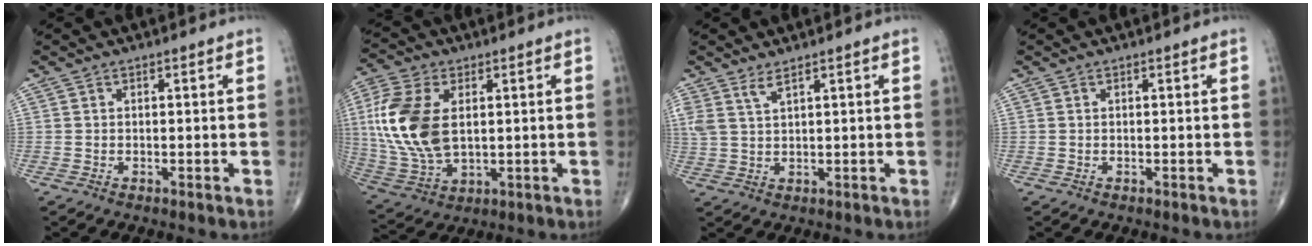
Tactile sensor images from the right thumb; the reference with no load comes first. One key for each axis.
{"total": 16.4, "fx": 2.5, "fy": 9.6, "fz": 13.1, "tx": -0.291, "ty": -0.009, "tz": 0.054}
{"total": 3.1, "fx": 2.3, "fy": 0.5, "fz": 1.9, "tx": -0.047, "ty": -0.011, "tz": 0.055}
{"total": 0.0}